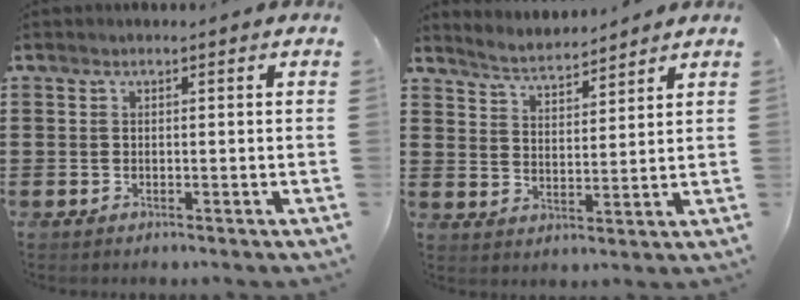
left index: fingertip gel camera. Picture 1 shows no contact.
{"total": 3.9, "force": [3.9, 0.1, 0.3], "torque": [-0.023, -0.017, 0.068]}